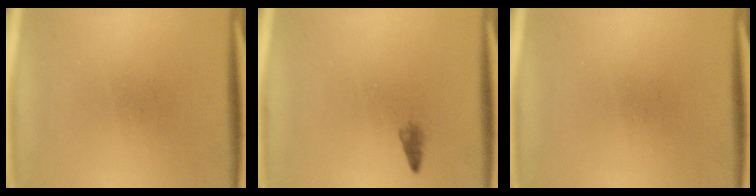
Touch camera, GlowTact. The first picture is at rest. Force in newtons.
{"total": 0.9}
{"total": 0.0}